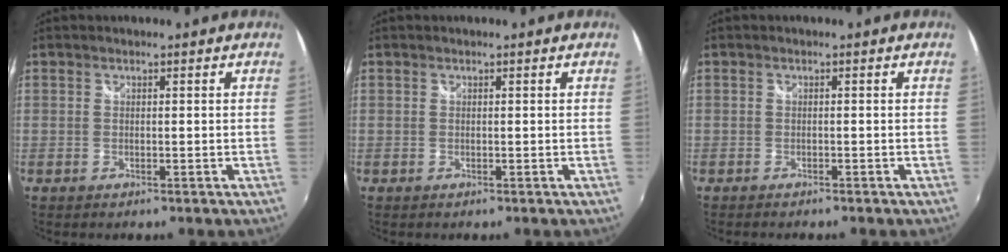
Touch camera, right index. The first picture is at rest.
{"total": 0.0}
{"total": 1.5, "force": [-1.4, 0.3, 0.5], "torque": [-0.016, -0.010, -0.025]}